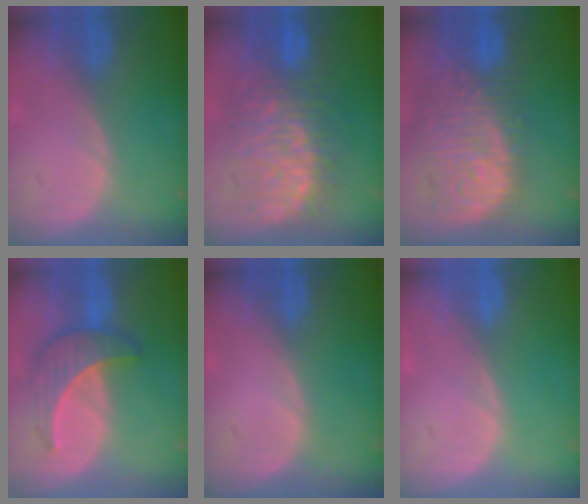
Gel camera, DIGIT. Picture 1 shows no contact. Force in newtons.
{"total": 12.1, "press": 12.0, "slide": 1.5}
{"total": 13.4, "press": 11.3, "slide": 7.3}
{"total": 6.6, "press": 6.5, "slide": 1.2}
{"total": 0.0}
{"total": 0.0}